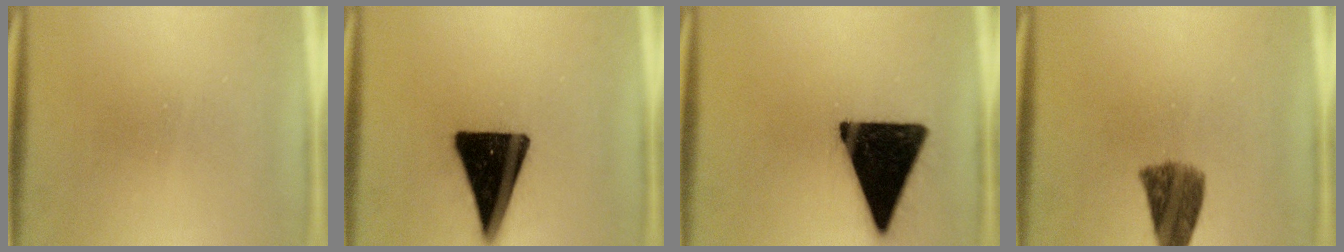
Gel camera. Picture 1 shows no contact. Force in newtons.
{"total": 19.4}
{"total": 18.1}
{"total": 7.3}